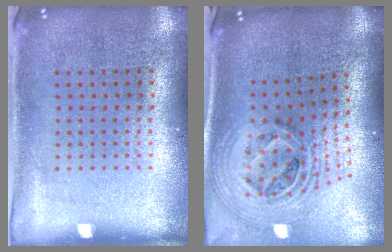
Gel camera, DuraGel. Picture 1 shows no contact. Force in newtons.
{"total": 2.7, "press": 1.9, "slide": 1.9}